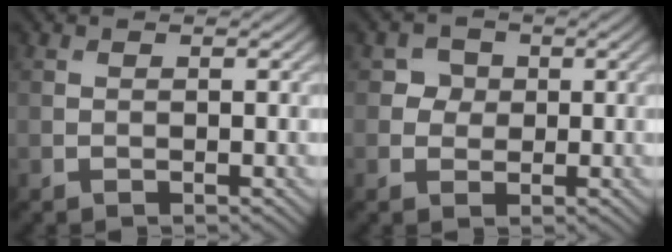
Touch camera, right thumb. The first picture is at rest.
{"total": 2.4, "force": [0.5, 2.2, 0.7], "torque": [-0.012, -0.002, 0.006]}